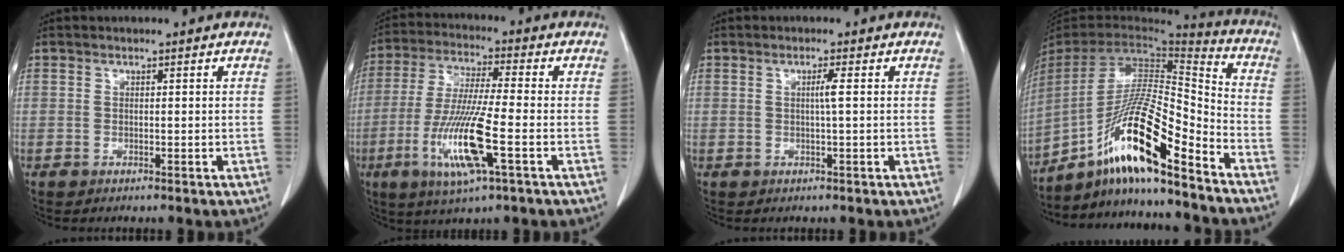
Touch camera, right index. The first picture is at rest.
{"total": 13.0, "force": [-4.2, 0.7, 12.3], "torque": [-0.253, -0.022, -0.082]}
{"total": 1.6, "force": [0.1, -0.4, 1.5], "torque": [-0.028, 0.001, 0.001]}
{"total": 18.9, "force": [-12.8, 1.3, 13.9], "torque": [-0.281, -0.006, -0.233]}